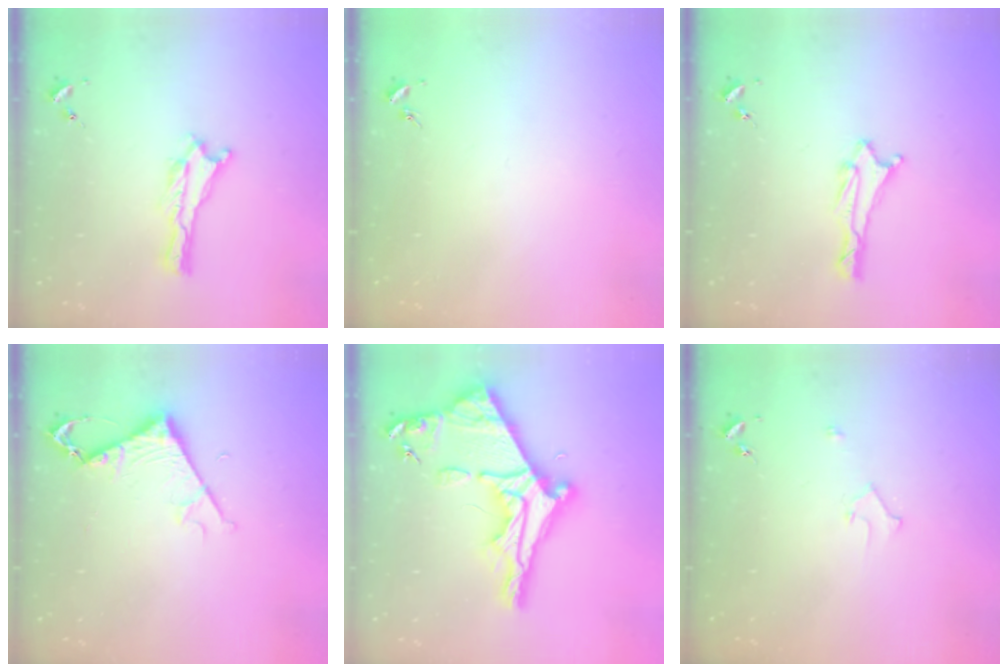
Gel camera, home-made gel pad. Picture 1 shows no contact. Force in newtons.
{"total": 0.0}
{"total": 1.3, "press": 1.3, "slide": 0.1}
{"total": 5.3, "press": 5.2, "slide": 0.5}
{"total": 10.1, "press": 10.1, "slide": 1.0}
{"total": 2.2, "press": 2.2, "slide": 0.2}